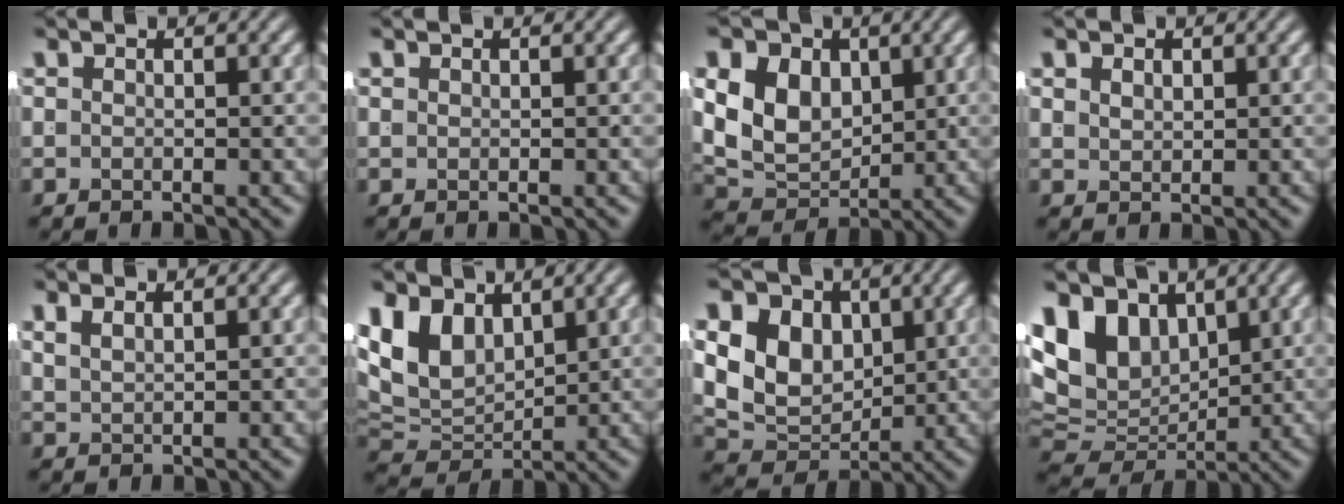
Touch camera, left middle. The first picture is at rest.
{"total": 0.5, "force": [0.2, -0.5, -0.1], "torque": [0.008, 0.000, 0.008]}
{"total": 10.0, "force": [0.9, 8.2, 5.6], "torque": [-0.115, -0.024, 0.022]}
{"total": 0.8, "force": [0.7, -0.2, 0.4], "torque": [-0.003, -0.009, 0.027]}
{"total": 1.3, "force": [1.1, -0.4, 0.5], "torque": [-0.002, -0.001, 0.034]}
{"total": 8.6, "force": [1.4, 6.5, 5.4], "torque": [-0.125, -0.028, 0.043]}
{"total": 11.6, "force": [1.3, 9.7, 6.2], "torque": [-0.126, -0.023, 0.024]}
{"total": 10.7, "force": [1.5, 8.3, 6.5], "torque": [-0.138, -0.032, 0.043]}